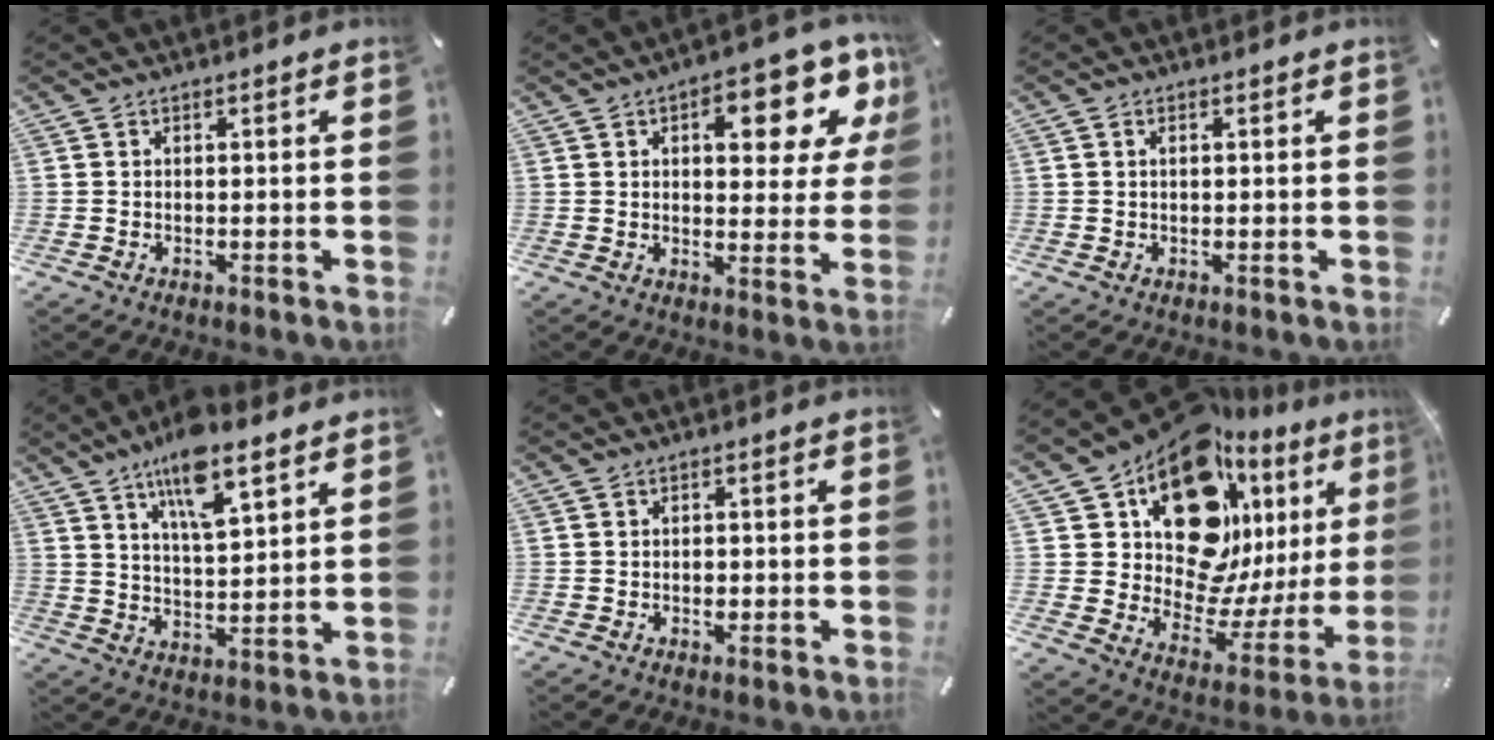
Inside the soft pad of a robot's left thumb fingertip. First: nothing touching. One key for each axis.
{"total": 14.0, "fx": 5.8, "fy": 7.0, "fz": 10.7, "tx": -0.124, "ty": -0.031, "tz": 0.091}
{"total": 1.1, "fx": 0.4, "fy": 0.6, "fz": 0.9, "tx": -0.019, "ty": 0.002, "tz": 0.006}
{"total": 11.8, "fx": 8.4, "fy": 3.5, "fz": 7.5, "tx": -0.133, "ty": -0.031, "tz": 0.147}
{"total": 1.5, "fx": -0.3, "fy": 1.2, "fz": 0.8, "tx": -0.017, "ty": 0.004, "tz": -0.007}
{"total": 21.1, "fx": 12.5, "fy": 12.1, "fz": 11.9, "tx": -0.159, "ty": -0.110, "tz": 0.215}